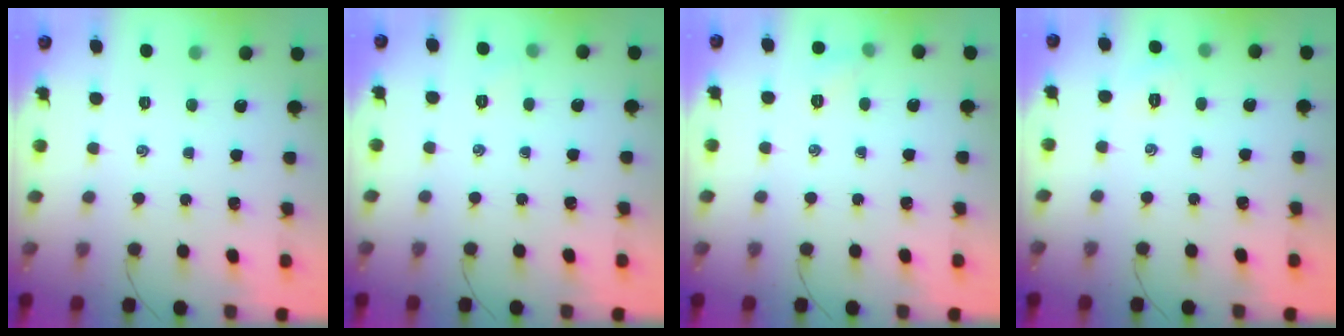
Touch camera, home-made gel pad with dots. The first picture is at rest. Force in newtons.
{"total": 3.8, "press": 3.7, "slide": 1.2}
{"total": 4.7, "press": 4.5, "slide": 1.5}
{"total": 2.5, "press": 2.4, "slide": 0.7}